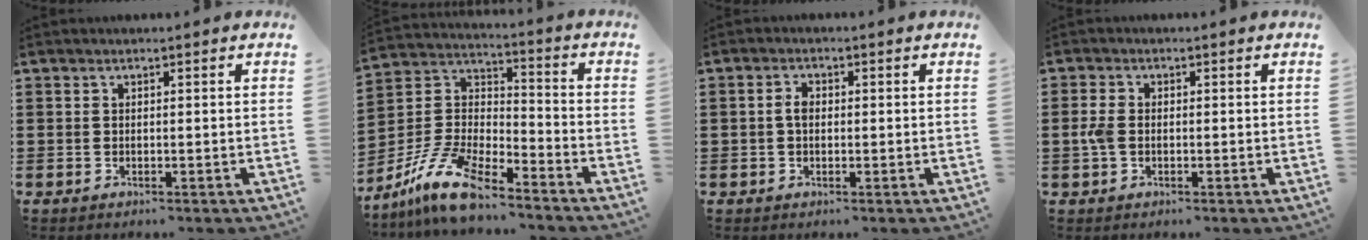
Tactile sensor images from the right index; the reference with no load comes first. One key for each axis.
{"total": 11.1, "fx": -9.2, "fy": 2.3, "fz": 5.7, "tx": -0.144, "ty": 0.012, "tz": -0.190}
{"total": 2.1, "fx": 0.0, "fy": 1.2, "fz": 1.7, "tx": -0.034, "ty": 0.006, "tz": -0.002}
{"total": 2.4, "fx": -0.2, "fy": 1.5, "fz": 1.8, "tx": -0.051, "ty": 0.000, "tz": -0.010}